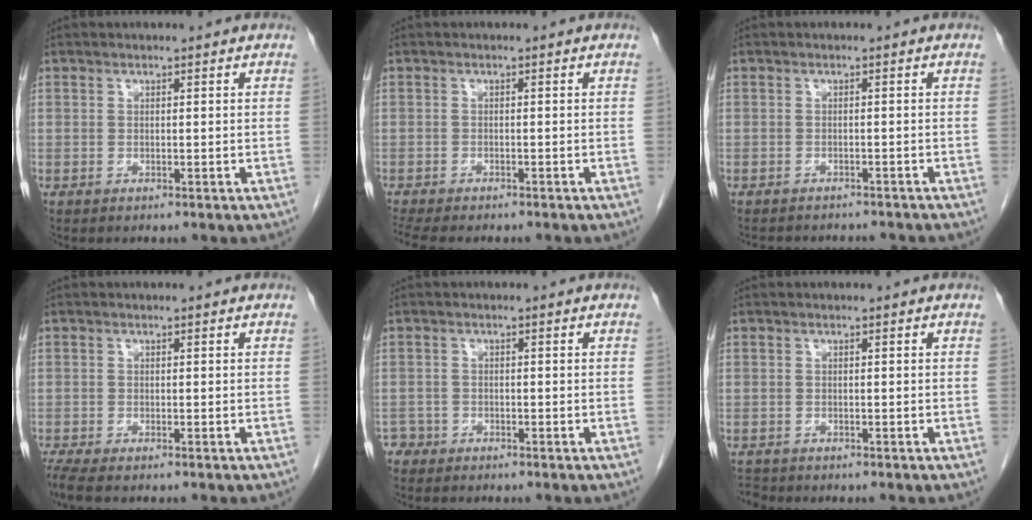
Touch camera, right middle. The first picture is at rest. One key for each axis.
{"total": 7.8, "fx": -6.6, "fy": 2.0, "fz": 3.6, "tx": -0.056, "ty": -0.003, "tz": -0.096}
{"total": 8.6, "fx": -7.9, "fy": 2.3, "fz": 2.5, "tx": -0.035, "ty": 0.000, "tz": -0.090}
{"total": 2.6, "fx": -2.1, "fy": 0.2, "fz": 1.4, "tx": -0.030, "ty": -0.008, "tz": -0.040}
{"total": 1.4, "fx": -1.0, "fy": 0.7, "fz": -0.4, "tx": 0.006, "ty": 0.004, "tz": -0.019}
{"total": 1.2, "fx": -1.2, "fy": 0.2, "fz": -0.2, "tx": 0.001, "ty": -0.006, "tz": -0.021}